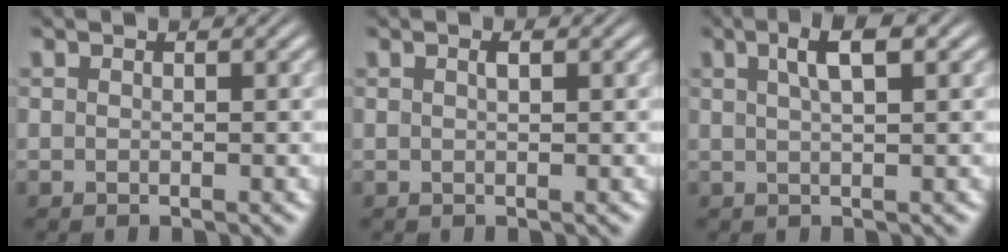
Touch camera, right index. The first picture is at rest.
{"total": 0.6, "force": [0.1, 0.0, 0.6], "torque": [-0.006, 0.000, 0.002]}
{"total": 3.2, "force": [1.4, 0.5, 2.9], "torque": [-0.045, 0.010, 0.024]}